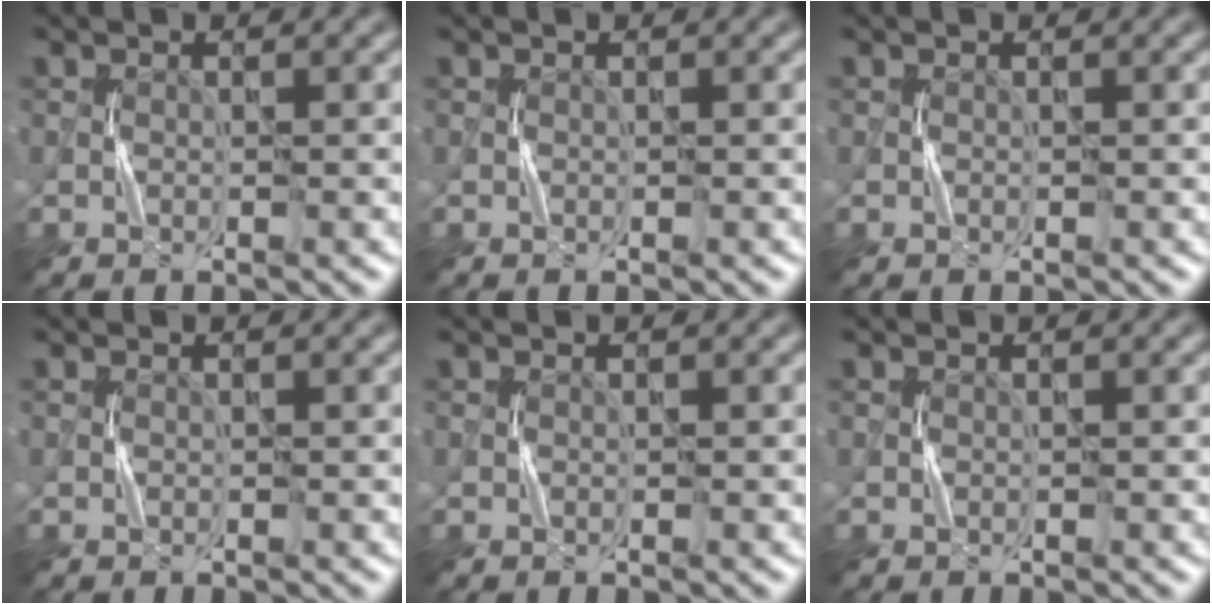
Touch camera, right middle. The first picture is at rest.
{"total": 0.0}
{"total": 0.0}
{"total": 0.0}
{"total": 0.0}
{"total": 0.0}